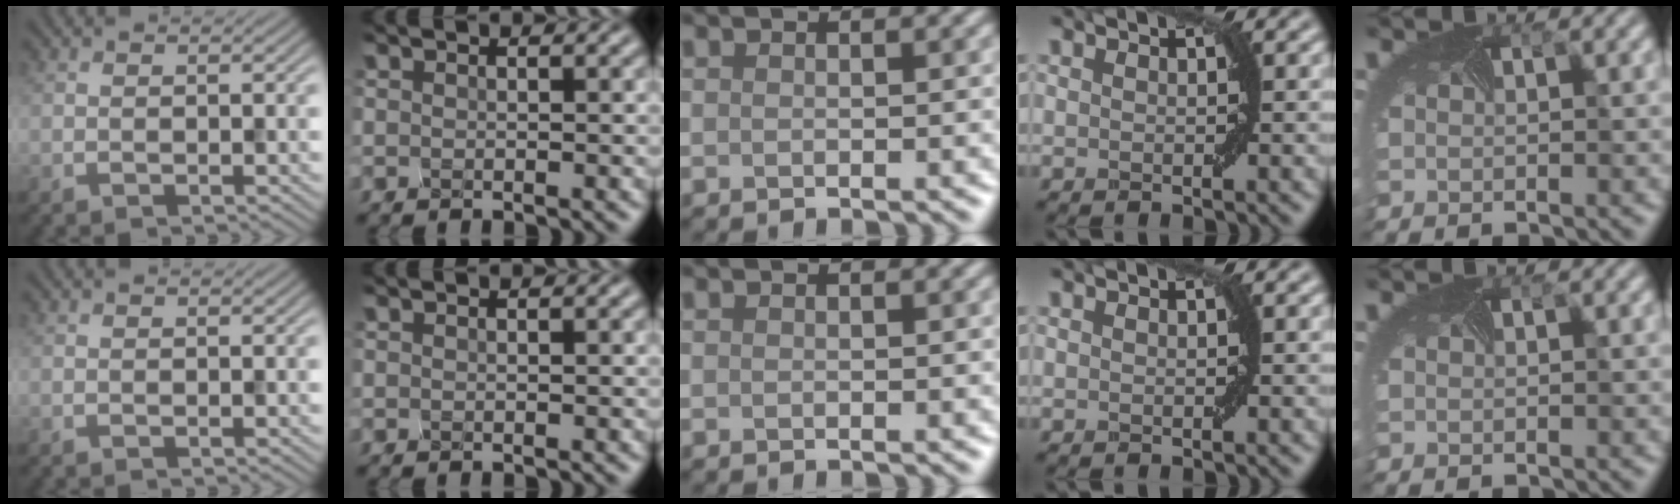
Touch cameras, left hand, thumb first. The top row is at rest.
{}